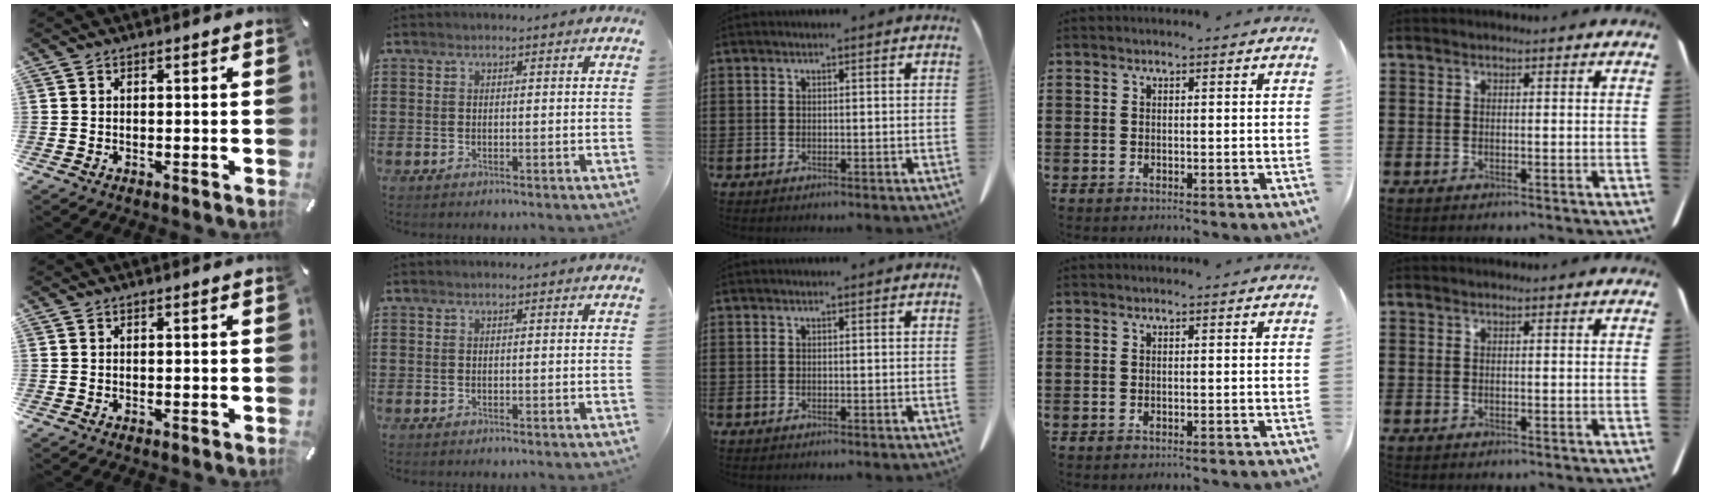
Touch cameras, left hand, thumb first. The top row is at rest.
{}